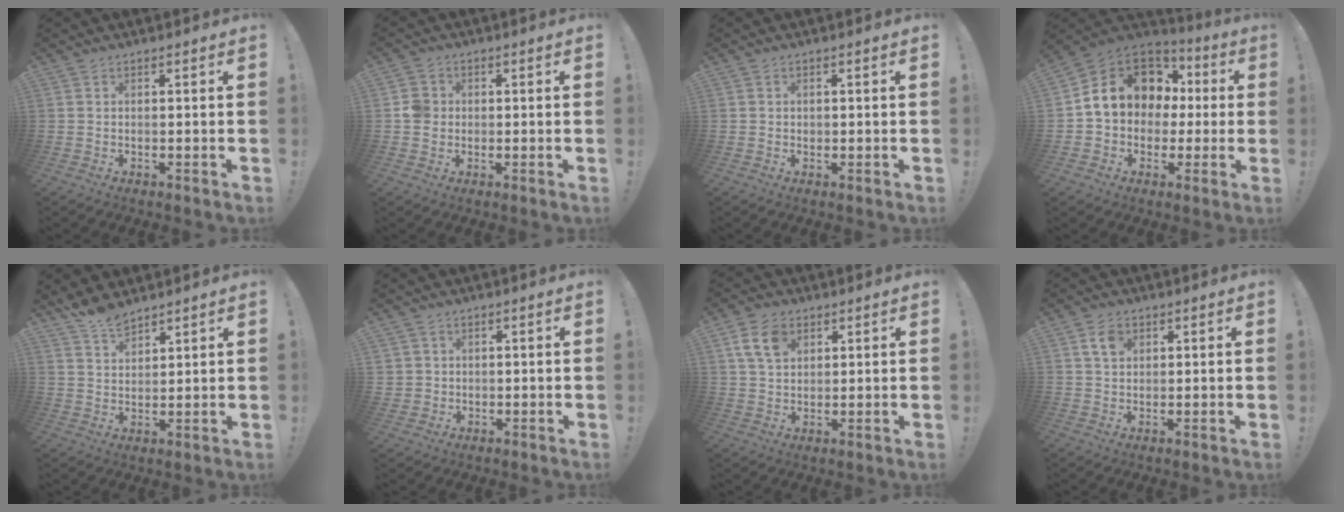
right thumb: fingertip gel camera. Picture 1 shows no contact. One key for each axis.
{"total": 4.9, "fx": -0.2, "fy": 4.6, "fz": 1.8, "tx": -0.016, "ty": 0.011, "tz": -0.002}
{"total": 0.9, "fx": -0.2, "fy": 0.8, "fz": 0.2, "tx": 0.000, "ty": 0.002, "tz": -0.005}
{"total": 14.9, "fx": 3.3, "fy": 12.2, "fz": 7.9, "tx": -0.112, "ty": -0.007, "tz": 0.076}
{"total": 6.2, "fx": 5.6, "fy": 1.9, "fz": 1.9, "tx": -0.041, "ty": -0.037, "tz": 0.106}
{"total": 4.6, "fx": 1.4, "fy": 4.4, "fz": 0.5, "tx": -0.003, "ty": -0.008, "tz": 0.030}
{"total": 9.0, "fx": 3.9, "fy": 6.1, "fz": 5.3, "tx": -0.096, "ty": 0.001, "tz": 0.076}
{"total": 4.9, "fx": 2.3, "fy": 3.3, "fz": 2.8, "tx": -0.046, "ty": 0.001, "tz": 0.043}